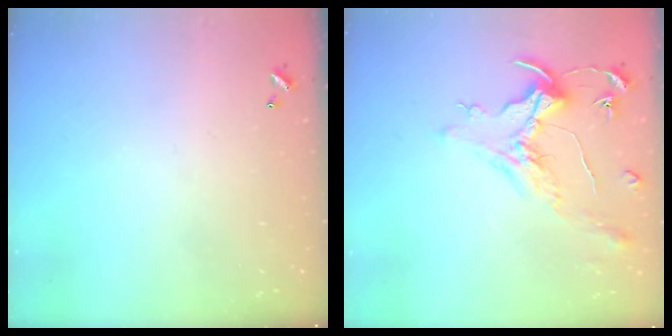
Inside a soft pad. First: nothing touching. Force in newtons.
{"total": 1.6, "press": 1.4, "slide": 0.7}